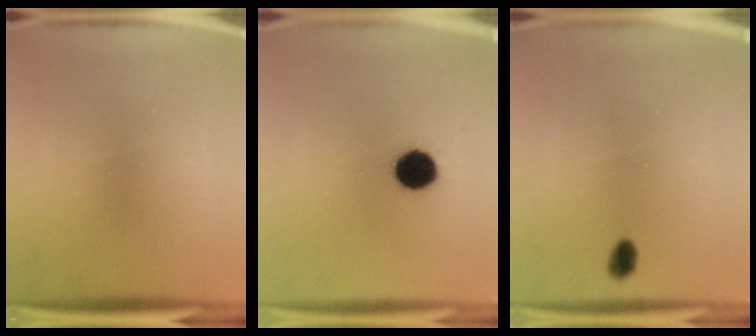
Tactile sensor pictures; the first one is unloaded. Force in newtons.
{"total": 9.9}
{"total": 2.7}